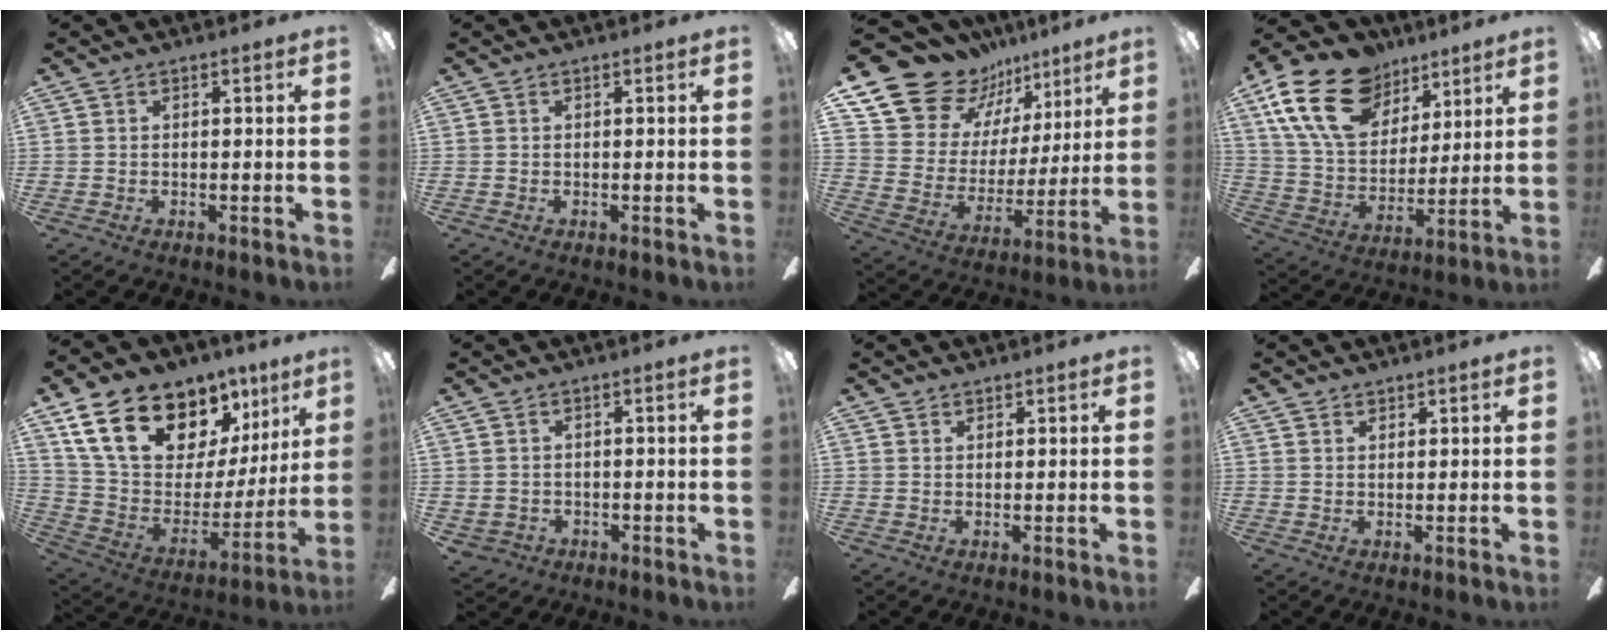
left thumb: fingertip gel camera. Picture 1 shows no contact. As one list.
[{"total": 0.0}, {"total": 17.5, "force": [14.0, 9.4, 4.4], "torque": [-0.107, -0.107, 0.266]}, {"total": 21.7, "force": [12.6, 13.4, 11.5], "torque": [-0.221, -0.050, 0.233]}, {"total": 21.5, "force": [13.8, 12.2, 11.1], "torque": [-0.190, -0.082, 0.263]}, {"total": 1.5, "force": [0.0, 1.5, 0.3], "torque": [-0.009, 0.000, -0.003]}, {"total": 1.1, "force": [1.0, 0.5, 0.2], "torque": [-0.003, 0.001, 0.018]}, {"total": 1.3, "force": [1.2, 0.6, 0.1], "torque": [-0.002, -0.001, 0.023]}]